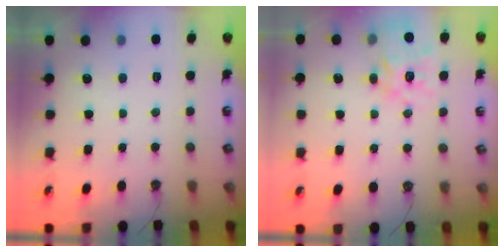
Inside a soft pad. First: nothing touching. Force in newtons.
{"total": 15.5, "press": 15.4, "slide": 1.4}